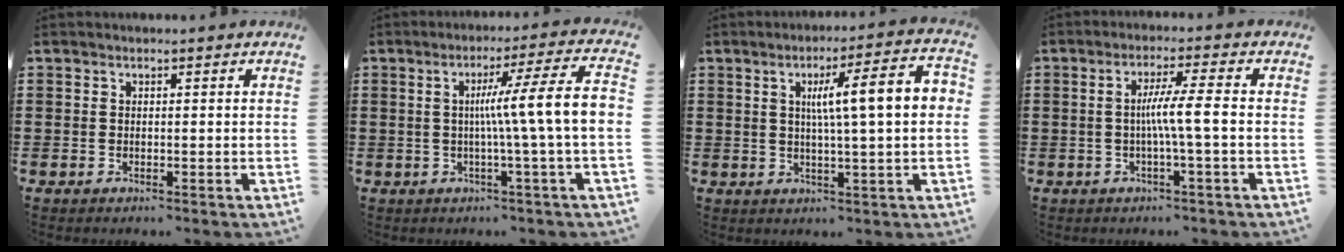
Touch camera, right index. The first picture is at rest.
{"total": 9.8, "force": [0.0, -0.6, 9.8], "torque": [-0.170, -0.008, -0.010]}
{"total": 9.7, "force": [1.6, 0.7, 9.5], "torque": [-0.170, 0.001, 0.018]}
{"total": 5.5, "force": [-0.7, -0.4, 5.4], "torque": [-0.100, -0.006, -0.018]}